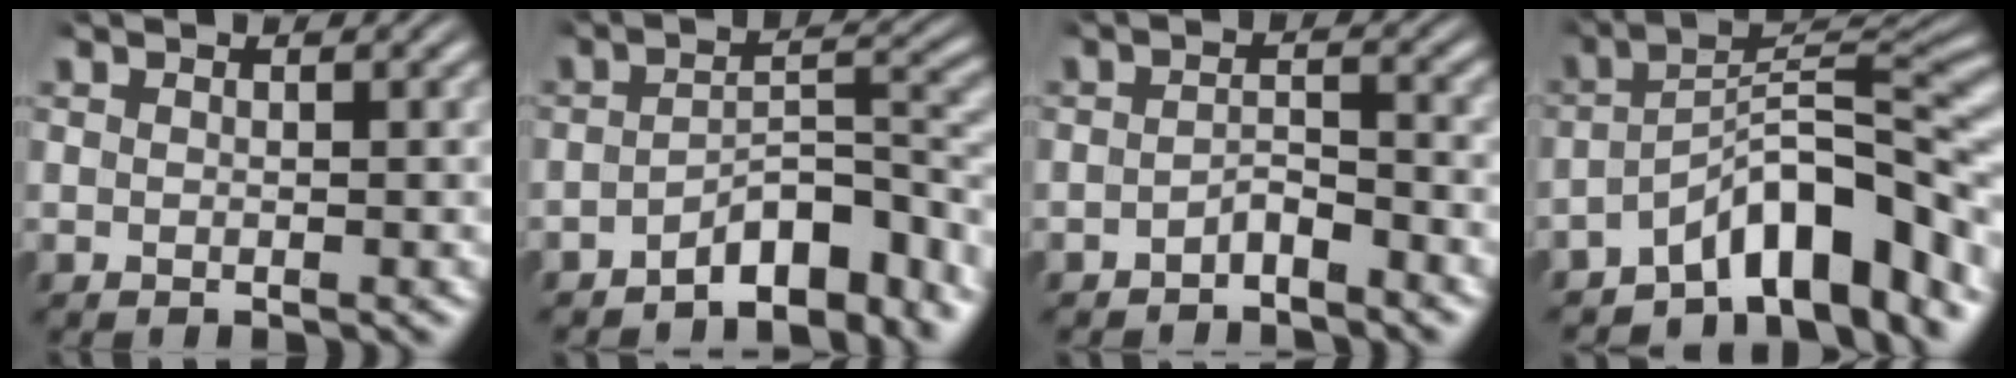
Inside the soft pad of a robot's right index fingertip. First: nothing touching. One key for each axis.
{"total": 6.0, "fx": -4.3, "fy": 1.4, "fz": 3.8, "tx": -0.043, "ty": -0.011, "tz": -0.065}
{"total": 2.1, "fx": -1.9, "fy": 0.4, "fz": 0.7, "tx": -0.005, "ty": -0.007, "tz": -0.035}
{"total": 8.4, "fx": -3.7, "fy": 3.0, "fz": 6.9, "tx": -0.107, "ty": -0.016, "tz": -0.049}